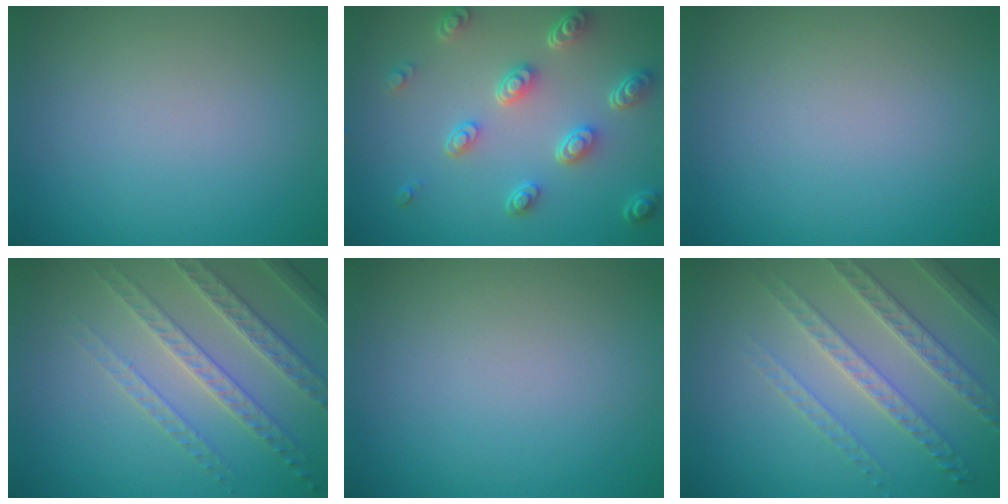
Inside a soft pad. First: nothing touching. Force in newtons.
{"total": 5.1, "press": 3.8, "slide": 3.3}
{"total": 0.0}
{"total": 3.9, "press": 3.8, "slide": 1.1}
{"total": 0.0}
{"total": 4.1, "press": 3.6, "slide": 2.1}